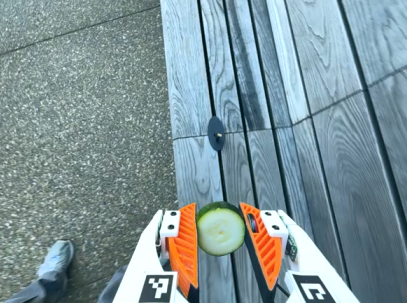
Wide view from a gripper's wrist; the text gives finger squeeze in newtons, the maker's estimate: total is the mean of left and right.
{"total": 10.4, "left": 10.3, "right": 10.5}